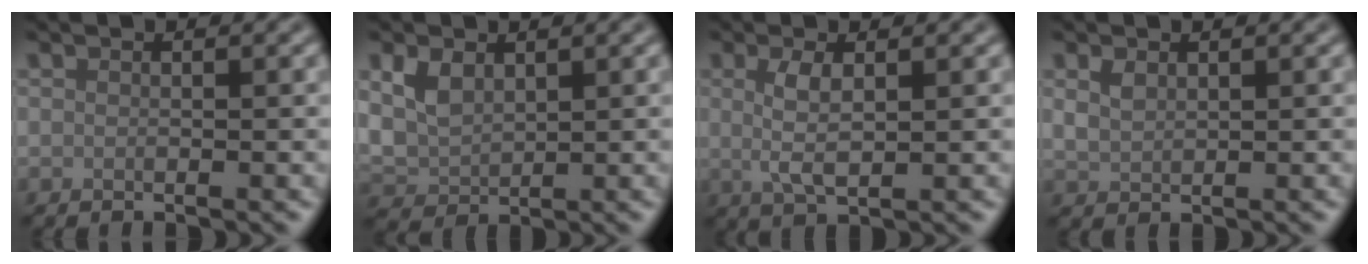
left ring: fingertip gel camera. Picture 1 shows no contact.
{"total": 3.1, "force": [1.3, 2.1, 1.9], "torque": [-0.041, -0.001, 0.029]}
{"total": 2.8, "force": [0.5, 0.9, 2.5], "torque": [-0.055, -0.002, 0.011]}
{"total": 1.5, "force": [0.8, 0.9, 0.9], "torque": [-0.021, 0.001, 0.022]}